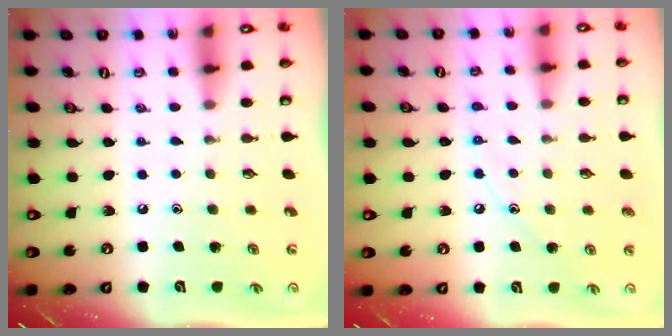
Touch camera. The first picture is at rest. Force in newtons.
{"total": 6.4, "press": 6.3, "slide": 0.4}